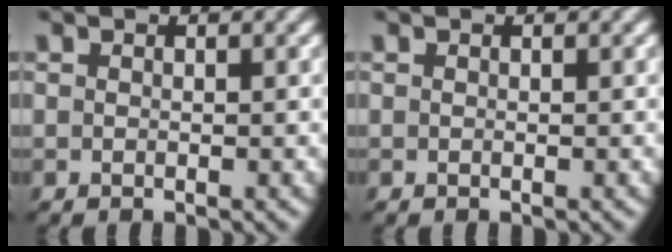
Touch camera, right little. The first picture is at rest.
{"total": 0.0}